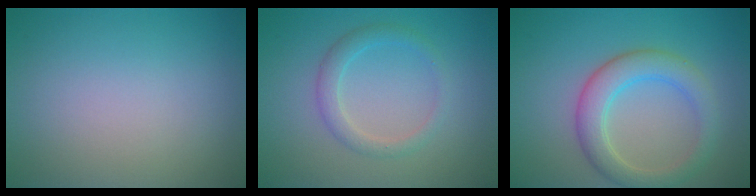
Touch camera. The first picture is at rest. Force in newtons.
{"total": 2.1, "press": 2.1, "slide": 0.1}
{"total": 4.4, "press": 4.4, "slide": 0.2}